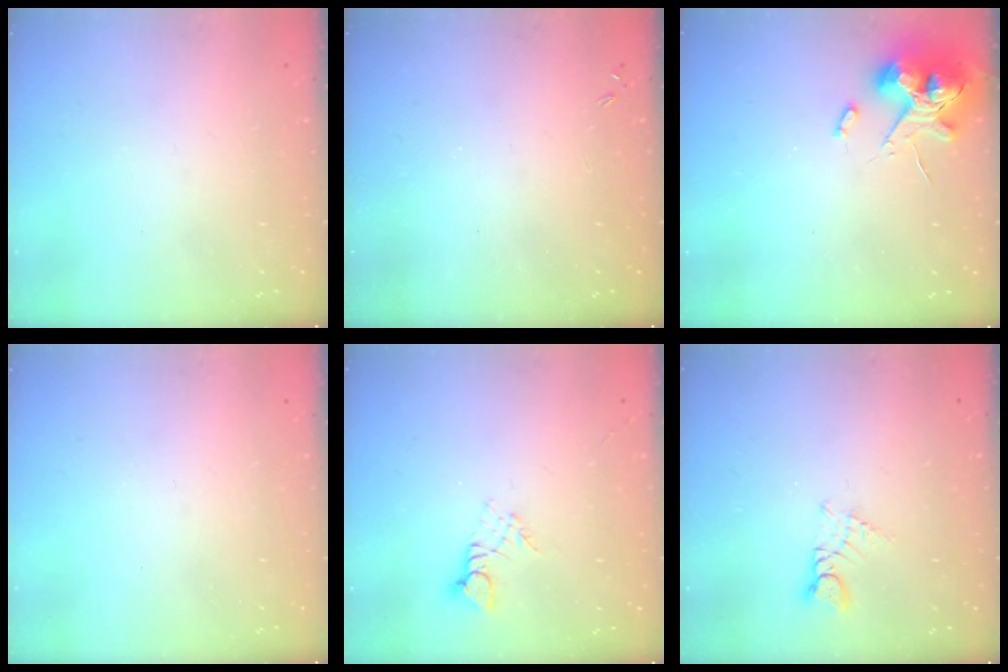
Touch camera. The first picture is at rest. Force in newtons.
{"total": 0.0}
{"total": 11.4, "press": 11.3, "slide": 1.8}
{"total": 0.0}
{"total": 2.3, "press": 2.3, "slide": 0.2}
{"total": 2.9, "press": 2.9, "slide": 0.3}